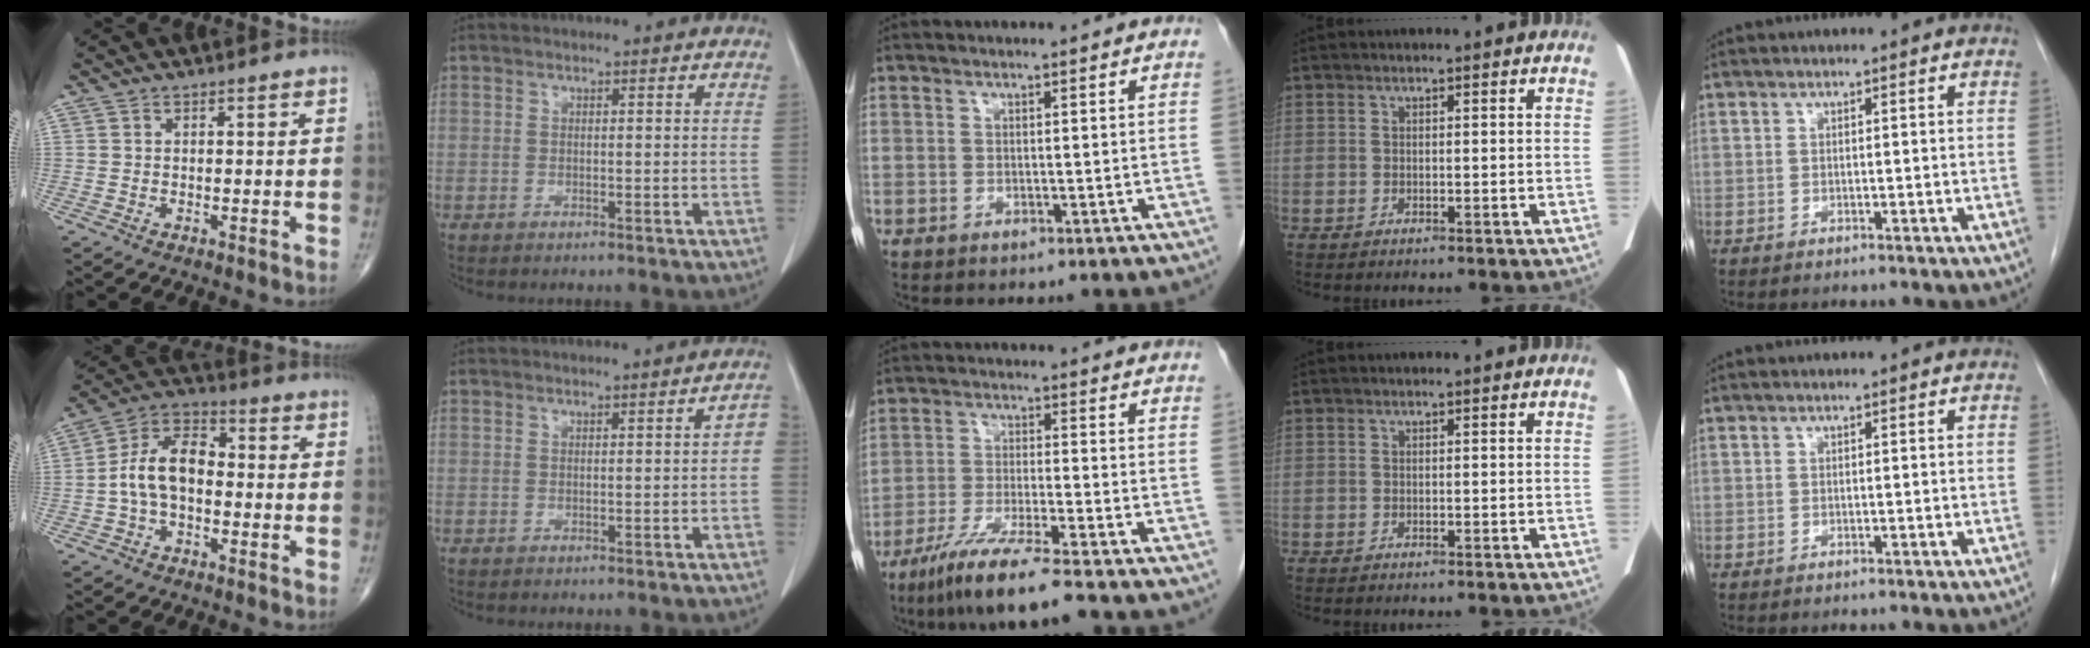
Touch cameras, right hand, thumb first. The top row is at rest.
{"thumb": {"total": 10.7, "force": [-1.1, 6.5, 8.4], "torque": [-0.149, 0.038, -0.031]}, "index": {"total": 1.9, "force": [-0.2, 0.5, 1.8], "torque": [-0.018, 0.011, -0.001]}, "middle": {"total": 9.4, "force": [-7.0, -0.5, 6.2], "torque": [-0.114, -0.032, -0.127]}}